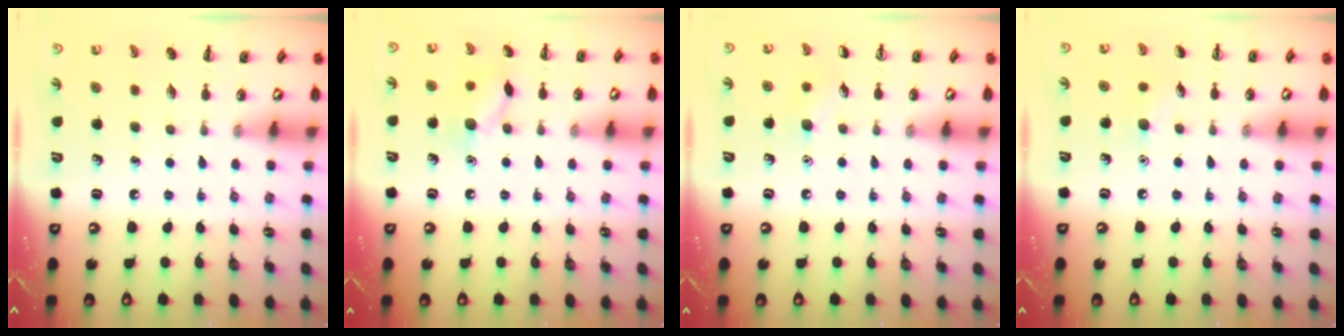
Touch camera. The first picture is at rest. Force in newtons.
{"total": 9.3, "press": 9.3, "slide": 0.9}
{"total": 5.1, "press": 4.9, "slide": 1.5}
{"total": 5.6, "press": 5.4, "slide": 1.6}